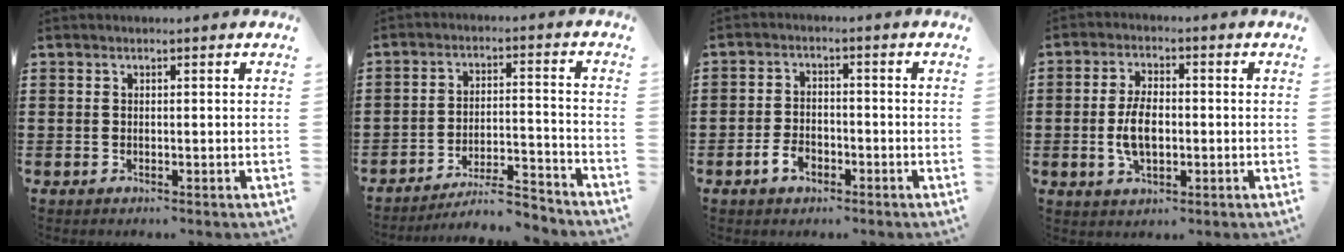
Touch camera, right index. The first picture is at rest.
{"total": 6.6, "force": [-6.0, 0.6, 2.7], "torque": [-0.047, 0.005, -0.116]}
{"total": 2.3, "force": [-1.3, 1.5, 1.1], "torque": [-0.022, 0.004, -0.026]}
{"total": 6.0, "force": [-0.8, 3.1, 5.0], "torque": [-0.112, -0.001, -0.019]}